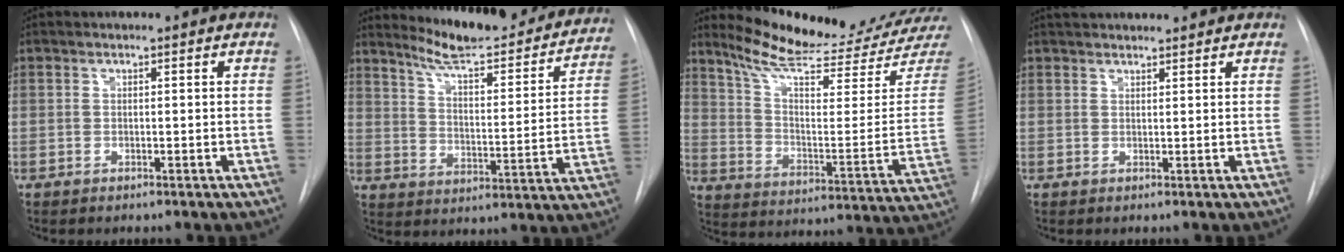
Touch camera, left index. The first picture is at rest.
{"total": 21.7, "force": [19.6, 3.3, 8.7], "torque": [-0.115, -0.053, 0.256]}
{"total": 22.0, "force": [20.6, 0.2, 7.7], "torque": [-0.127, -0.104, 0.284]}
{"total": 6.2, "force": [5.8, 1.1, 2.0], "torque": [-0.030, 0.036, 0.082]}